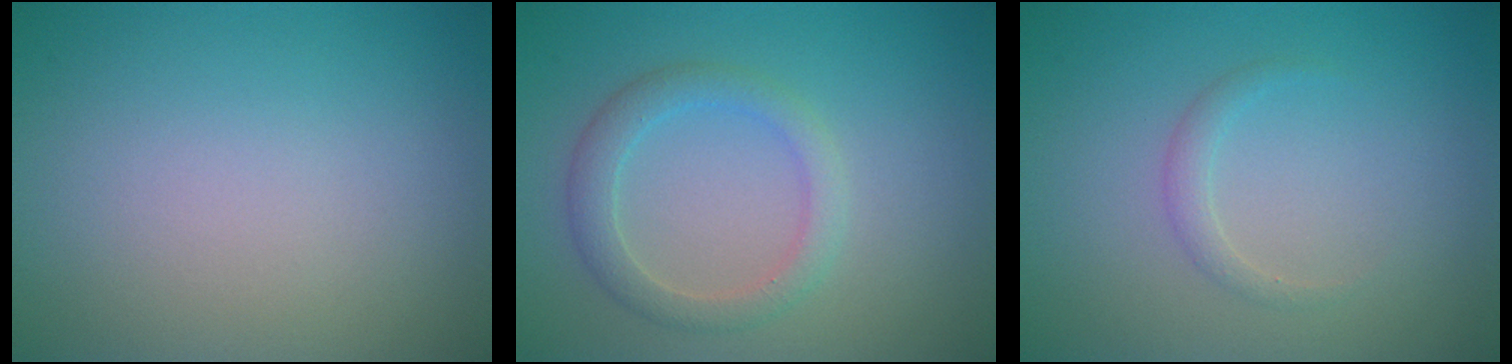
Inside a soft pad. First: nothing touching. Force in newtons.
{"total": 2.8, "press": 2.8, "slide": 0.1}
{"total": 1.1, "press": 1.1, "slide": 0.0}